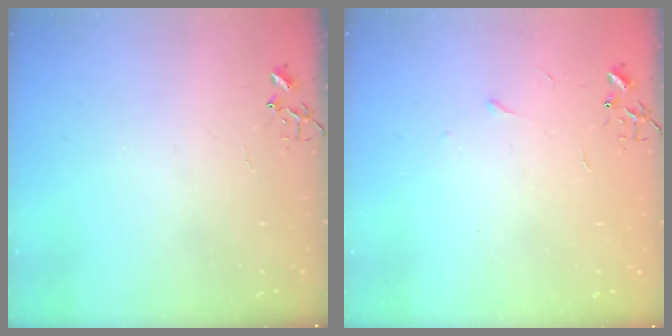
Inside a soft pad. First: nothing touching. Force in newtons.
{"total": 3.5, "press": 3.5, "slide": 0.4}